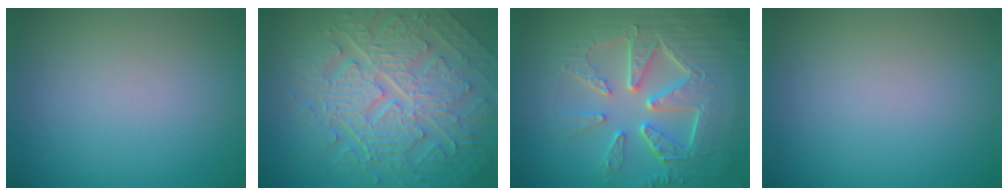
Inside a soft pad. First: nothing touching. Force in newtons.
{"total": 10.2, "press": 6.8, "slide": 7.5}
{"total": 9.1, "press": 6.5, "slide": 6.3}
{"total": 0.0}